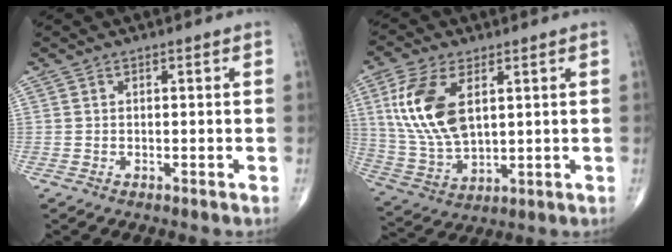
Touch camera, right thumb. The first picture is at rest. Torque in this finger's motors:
{"motor_torque": [-0.08, 1.02, 0.77, 0.46, 0.16]}